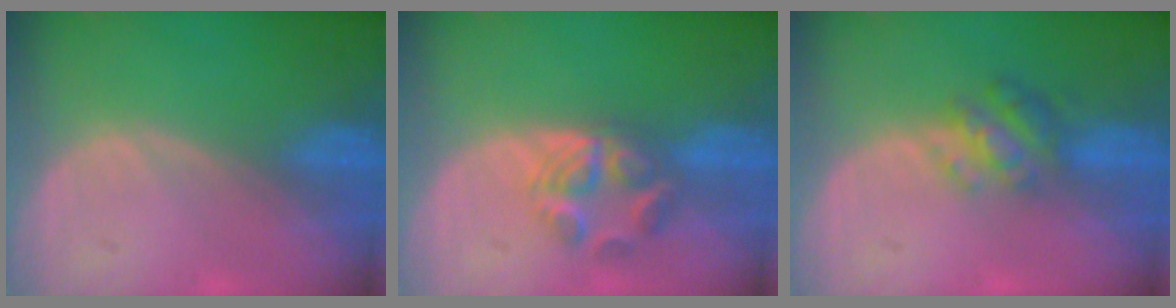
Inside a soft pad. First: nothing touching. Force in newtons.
{"total": 5.7, "press": 4.9, "slide": 3.0}
{"total": 4.8, "press": 4.4, "slide": 1.9}